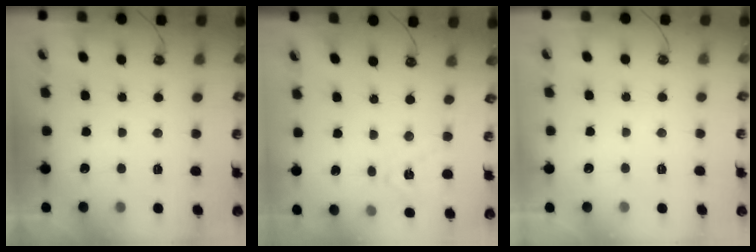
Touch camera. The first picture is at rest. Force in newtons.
{"total": 10.2, "press": 10.1, "slide": 1.4}
{"total": 0.0}